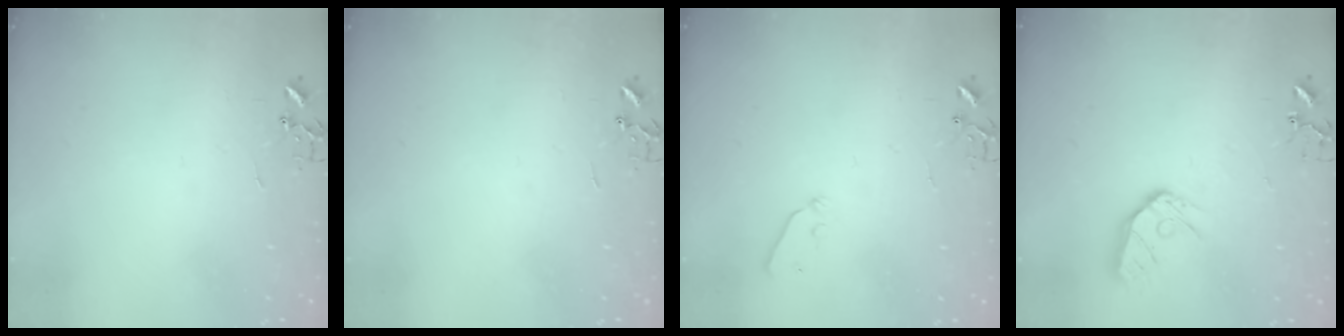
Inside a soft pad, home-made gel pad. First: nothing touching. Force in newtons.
{"total": 0.0}
{"total": 4.0, "press": 4.0, "slide": 0.4}
{"total": 10.7, "press": 10.6, "slide": 1.2}